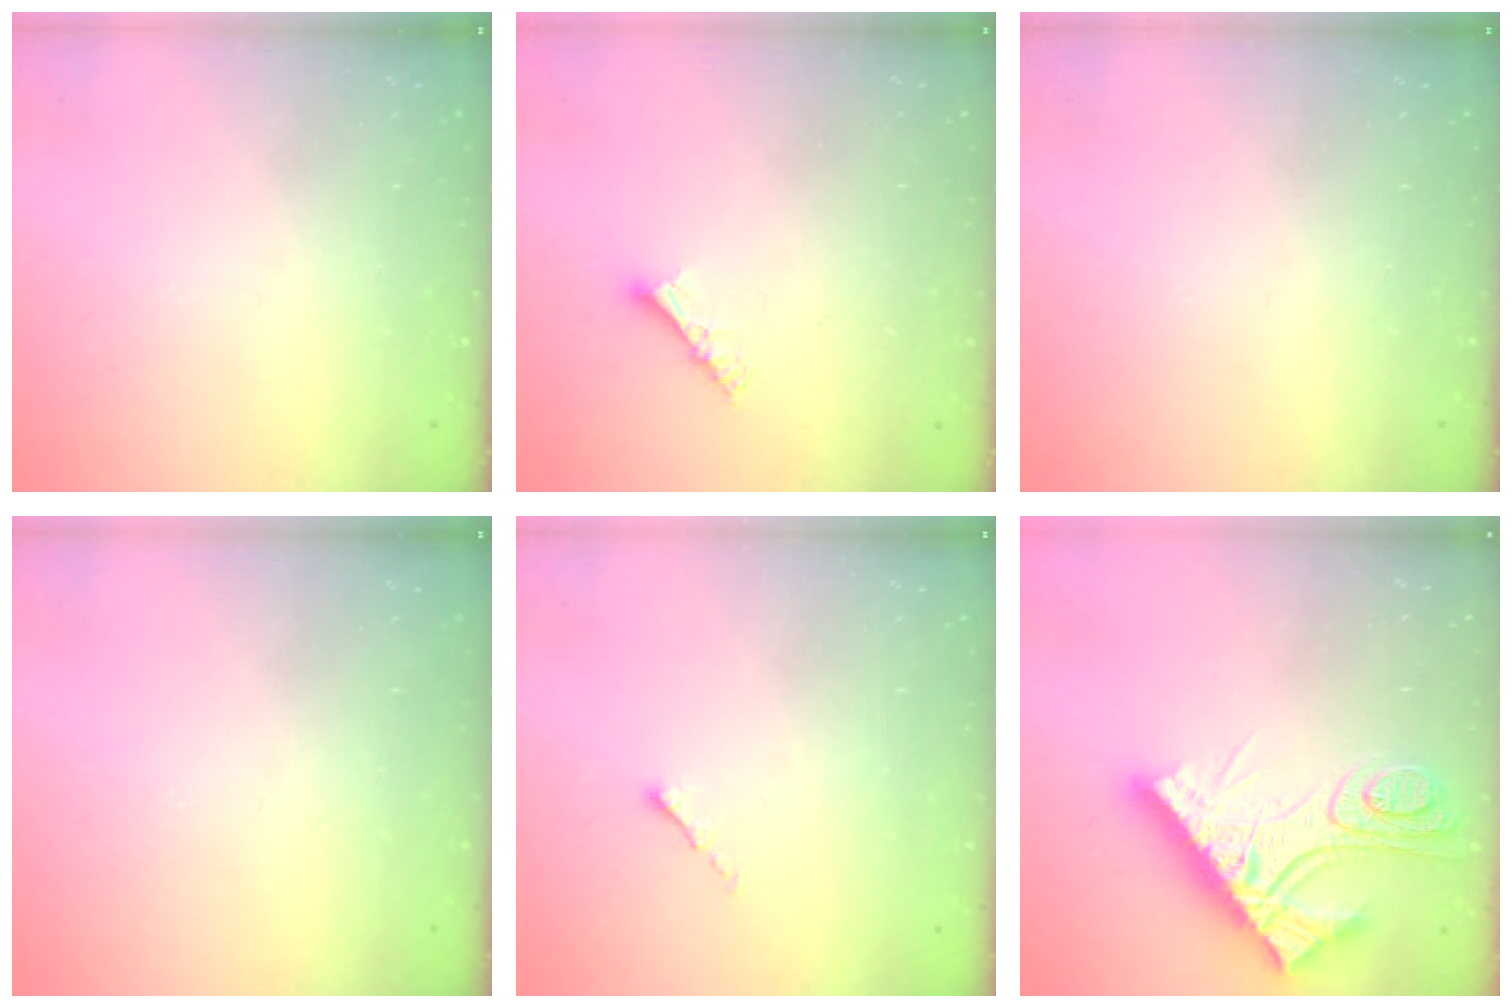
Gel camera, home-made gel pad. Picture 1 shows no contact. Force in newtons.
{"total": 4.4, "press": 4.4, "slide": 0.6}
{"total": 0.0}
{"total": 0.0}
{"total": 0.0}
{"total": 15.8, "press": 15.8, "slide": 0.6}